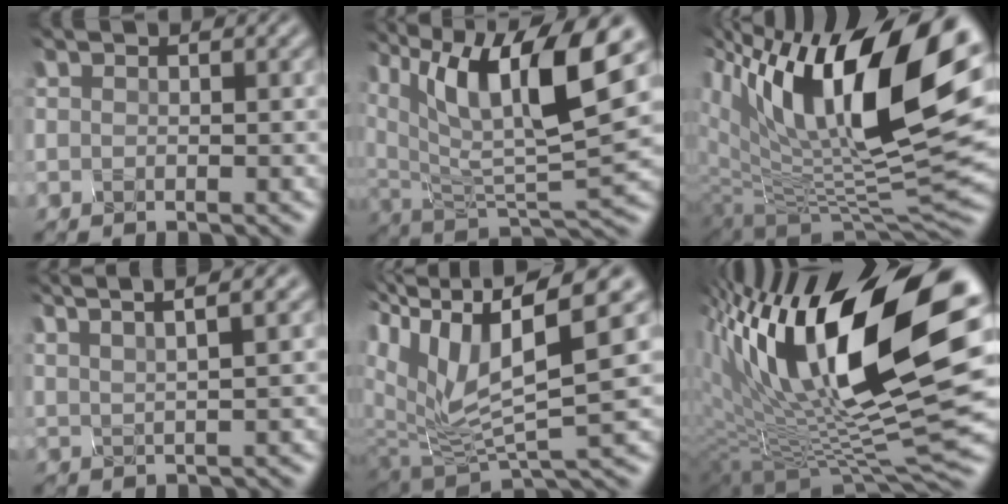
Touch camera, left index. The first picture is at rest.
{"total": 11.8, "force": [5.0, 4.2, 9.9], "torque": [-0.181, -0.007, 0.096]}
{"total": 17.0, "force": [5.9, 6.7, 14.5], "torque": [-0.250, 0.015, 0.093]}
{"total": 6.4, "force": [4.6, 1.4, 4.2], "torque": [-0.076, 0.023, 0.044]}
{"total": 10.4, "force": [2.6, 3.8, 9.3], "torque": [-0.189, 0.001, 0.052]}
{"total": 17.7, "force": [3.9, 6.7, 15.9], "torque": [-0.278, 0.023, 0.054]}